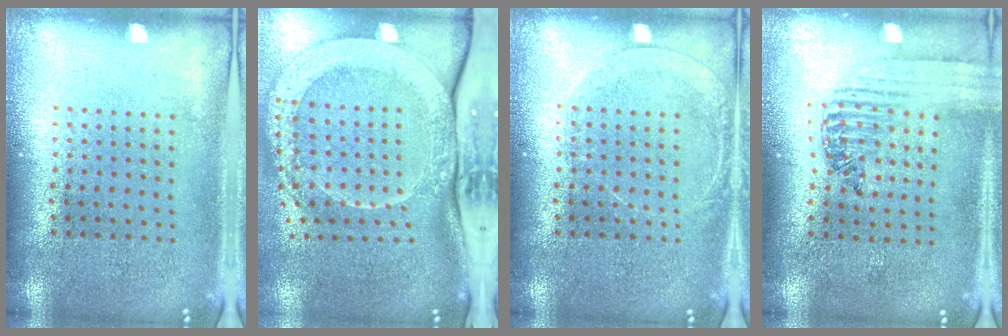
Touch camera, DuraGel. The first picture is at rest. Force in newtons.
{"total": 3.1, "press": 2.2, "slide": 2.2}
{"total": 1.3, "press": 1.3, "slide": 0.2}
{"total": 1.4, "press": 1.4, "slide": 0.4}